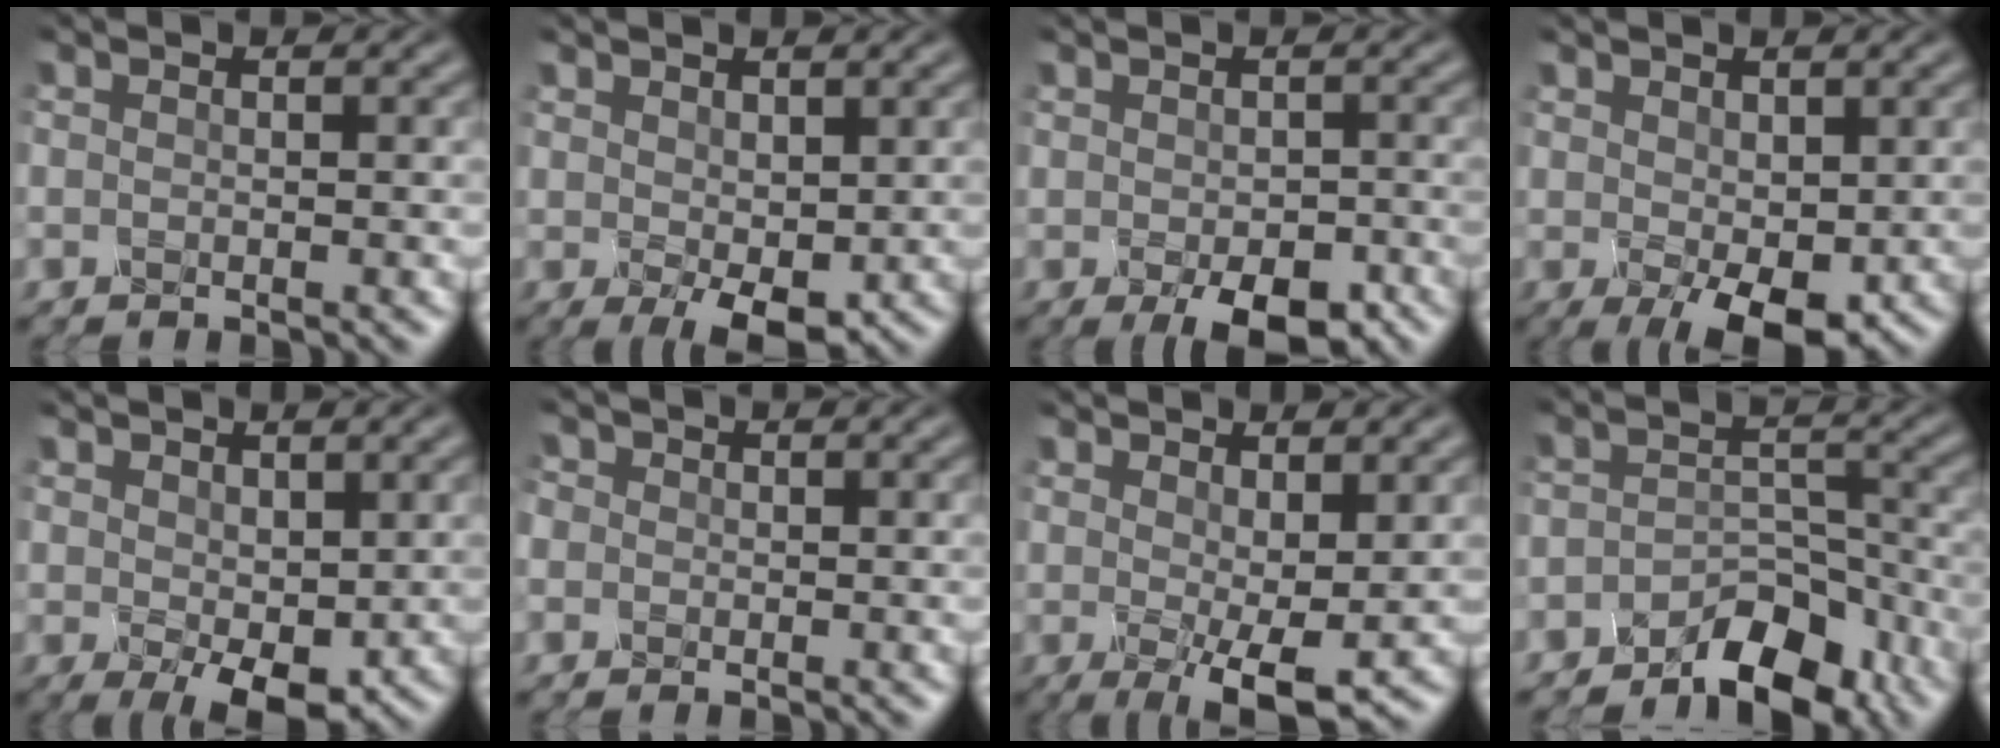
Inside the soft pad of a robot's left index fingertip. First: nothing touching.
{"total": 3.0, "force": [0.4, 1.6, 2.5], "torque": [-0.048, -0.011, 0.015]}
{"total": 4.8, "force": [-2.2, 2.4, 3.5], "torque": [-0.050, -0.015, -0.025]}
{"total": 4.1, "force": [-0.2, 2.1, 3.5], "torque": [-0.070, -0.009, 0.006]}
{"total": 3.8, "force": [0.4, 2.1, 3.1], "torque": [-0.063, -0.009, 0.015]}
{"total": 1.4, "force": [0.3, 1.4, 0.2], "torque": [-0.011, 0.004, -0.005]}
{"total": 5.1, "force": [0.5, 1.6, 4.8], "torque": [-0.088, -0.017, 0.016]}
{"total": 5.3, "force": [-4.3, 2.2, 2.3], "torque": [-0.025, 0.002, -0.074]}